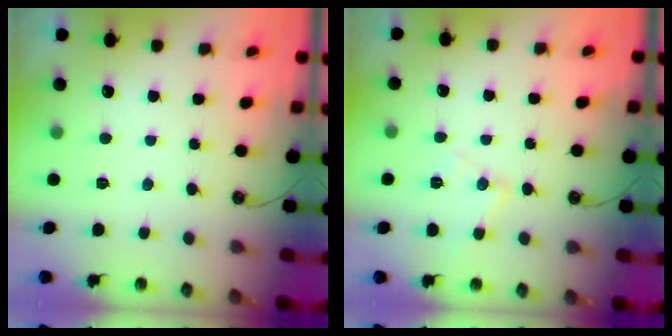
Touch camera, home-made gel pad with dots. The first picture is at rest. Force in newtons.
{"total": 8.2, "press": 8.1, "slide": 0.6}